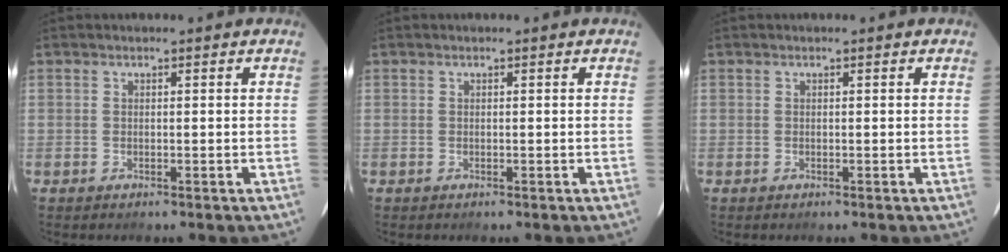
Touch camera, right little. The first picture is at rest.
{"total": 0.0}
{"total": 0.0}